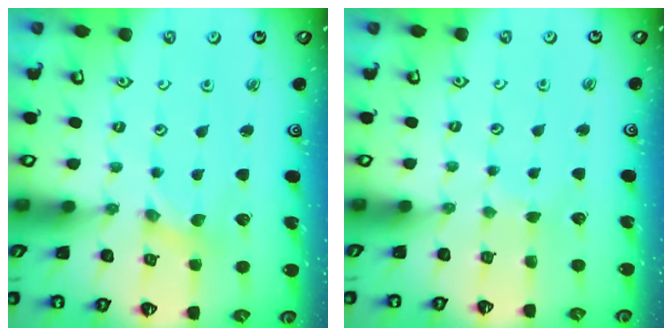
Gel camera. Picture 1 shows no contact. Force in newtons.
{"total": 1.6, "press": 1.6, "slide": 0.2}